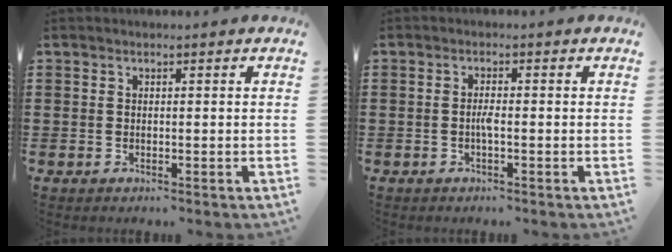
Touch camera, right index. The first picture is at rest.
{"total": 1.7, "force": [-0.5, 0.2, 1.6], "torque": [-0.040, -0.002, -0.012]}